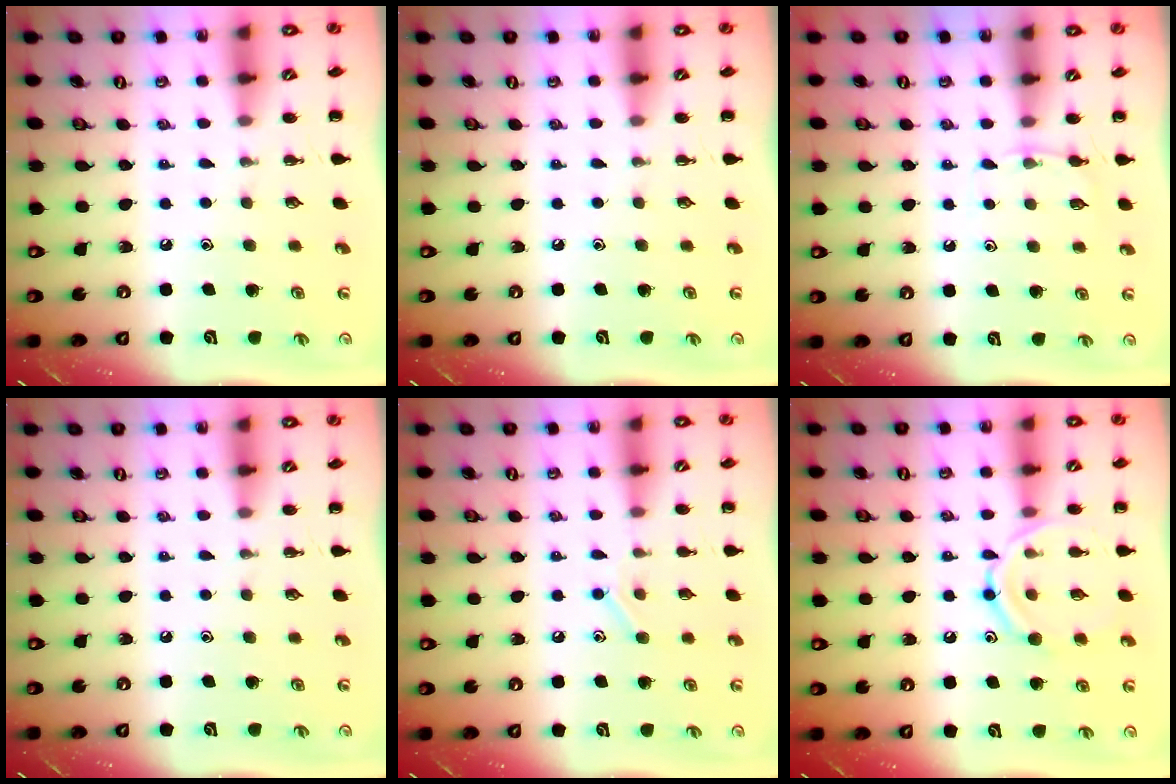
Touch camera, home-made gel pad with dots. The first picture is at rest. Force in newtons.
{"total": 0.0}
{"total": 4.0, "press": 3.8, "slide": 1.3}
{"total": 0.0}
{"total": 8.6, "press": 8.4, "slide": 1.5}
{"total": 13.7, "press": 13.6, "slide": 1.1}